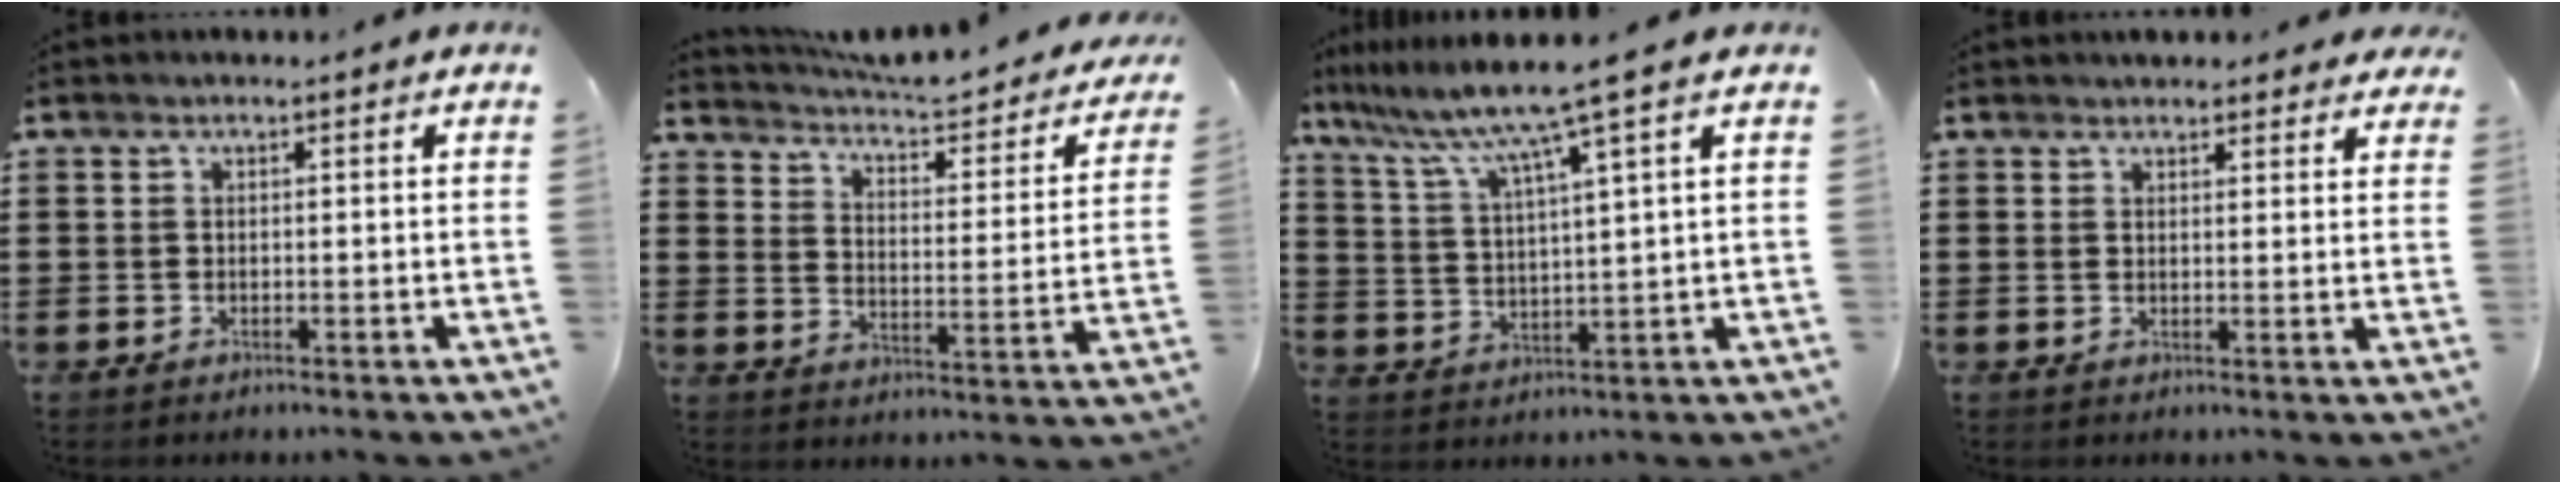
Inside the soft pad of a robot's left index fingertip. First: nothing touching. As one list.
[{"total": 3.8, "force": [3.6, 0.0, 1.2], "torque": [-0.046, -0.036, 0.052]}, {"total": 7.8, "force": [5.8, -1.0, 5.2], "torque": [-0.121, -0.034, 0.092]}, {"total": 2.7, "force": [2.6, 0.6, 0.4], "torque": [-0.006, -0.005, 0.047]}]